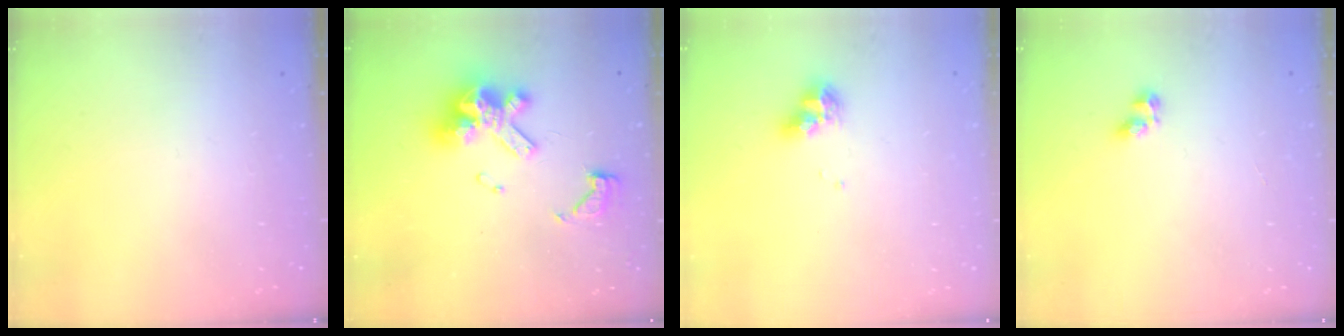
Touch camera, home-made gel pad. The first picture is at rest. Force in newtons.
{"total": 16.5, "press": 16.4, "slide": 1.8}
{"total": 7.3, "press": 7.2, "slide": 0.4}
{"total": 4.0, "press": 3.8, "slide": 1.3}